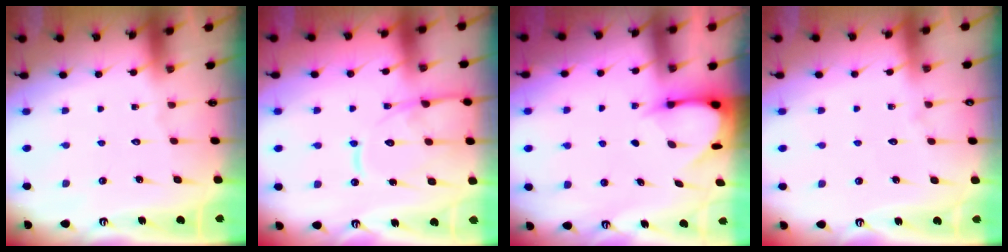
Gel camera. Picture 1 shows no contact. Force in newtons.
{"total": 13.9, "press": 13.8, "slide": 1.4}
{"total": 3.9, "press": 3.9, "slide": 0.4}
{"total": 3.2, "press": 3.2, "slide": 0.5}